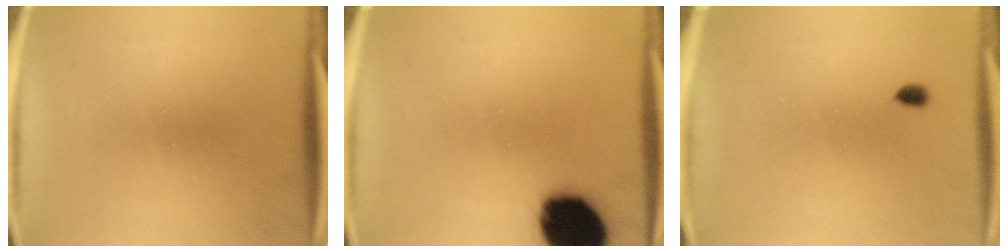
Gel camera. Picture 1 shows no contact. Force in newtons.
{"total": 19.1}
{"total": 1.2}